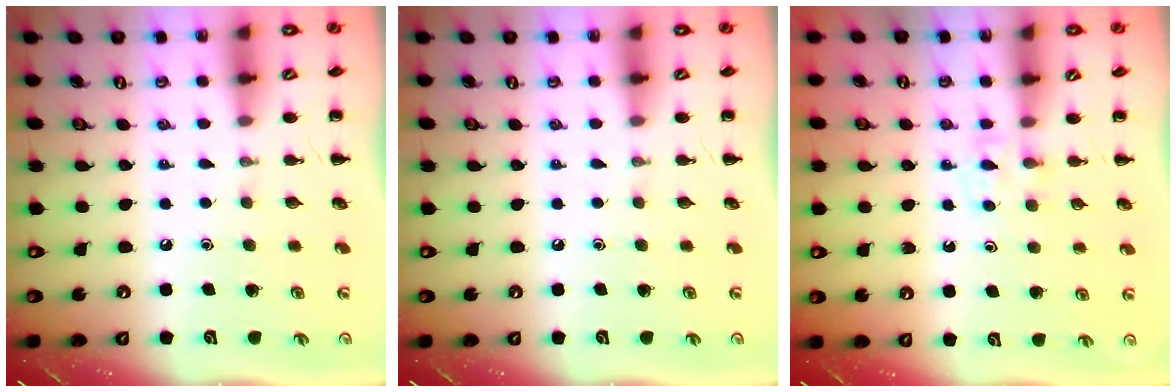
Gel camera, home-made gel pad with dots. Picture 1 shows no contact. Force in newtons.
{"total": 0.0}
{"total": 3.8, "press": 3.5, "slide": 1.3}